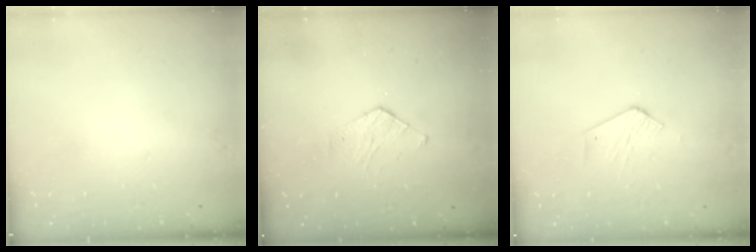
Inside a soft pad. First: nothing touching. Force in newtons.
{"total": 2.8, "press": 2.7, "slide": 0.3}
{"total": 2.6, "press": 2.6, "slide": 0.1}